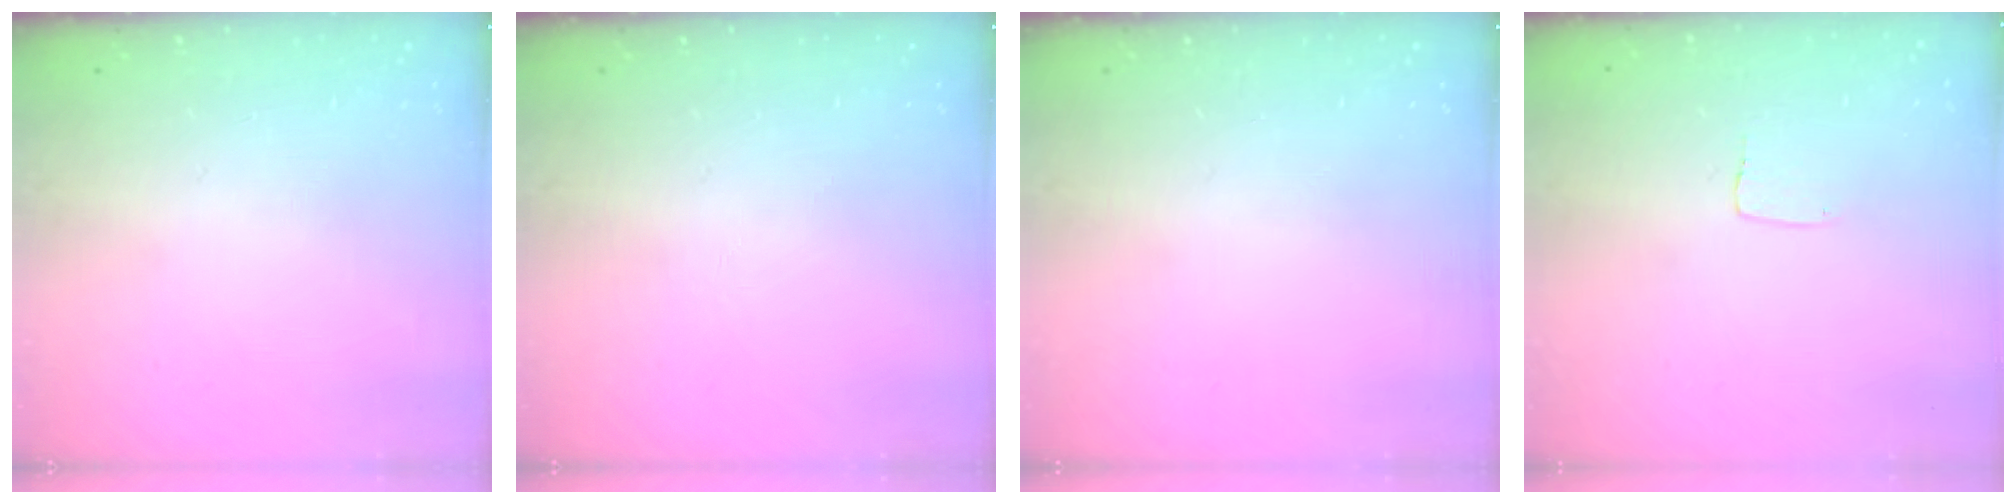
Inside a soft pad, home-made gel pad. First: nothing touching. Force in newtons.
{"total": 0.0}
{"total": 0.0}
{"total": 3.8, "press": 3.8, "slide": 0.1}